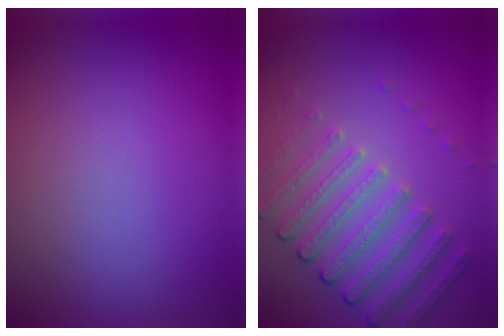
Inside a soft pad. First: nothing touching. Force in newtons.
{"total": 4.6, "press": 3.6, "slide": 2.8}